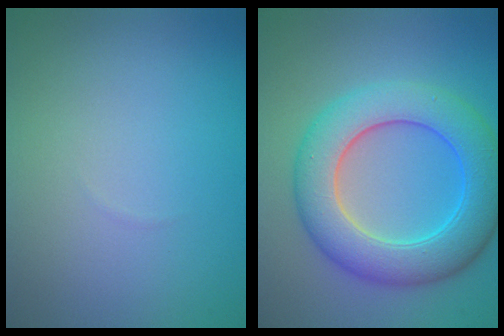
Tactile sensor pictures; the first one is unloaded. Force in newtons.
{"total": 8.2, "press": 8.2, "slide": 0.4}